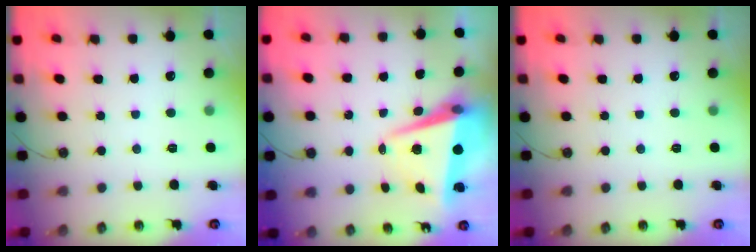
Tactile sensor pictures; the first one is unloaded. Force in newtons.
{"total": 9.0, "press": 8.7, "slide": 2.1}
{"total": 0.0}